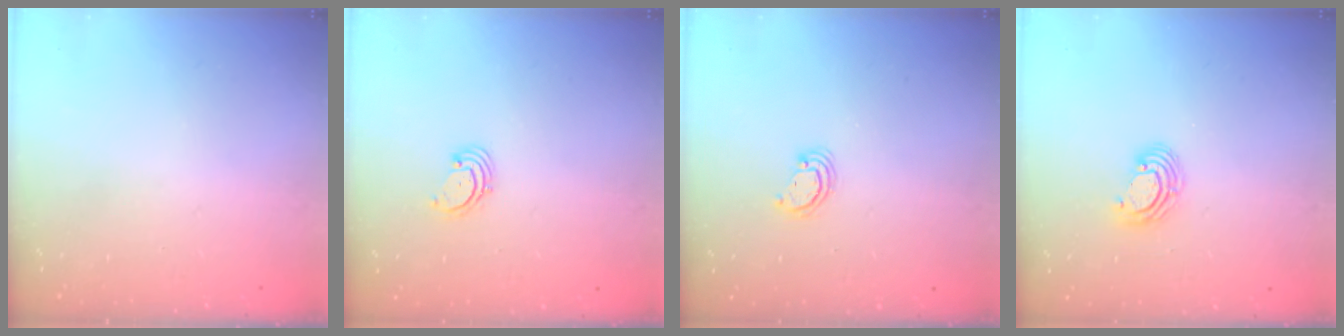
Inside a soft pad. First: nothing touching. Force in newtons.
{"total": 1.7, "press": 1.7, "slide": 0.2}
{"total": 3.0, "press": 2.9, "slide": 0.3}
{"total": 4.5, "press": 4.5, "slide": 0.3}